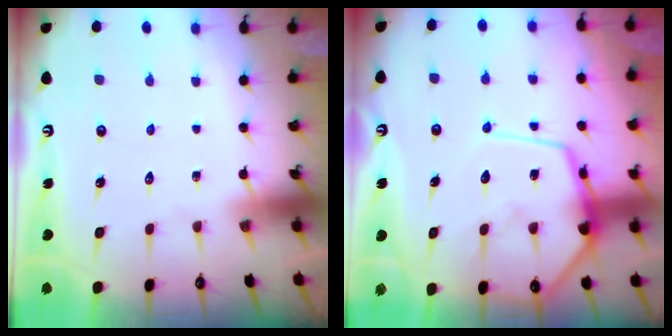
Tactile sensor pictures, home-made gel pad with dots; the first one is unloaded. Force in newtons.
{"total": 14.1, "press": 14.1, "slide": 1.2}